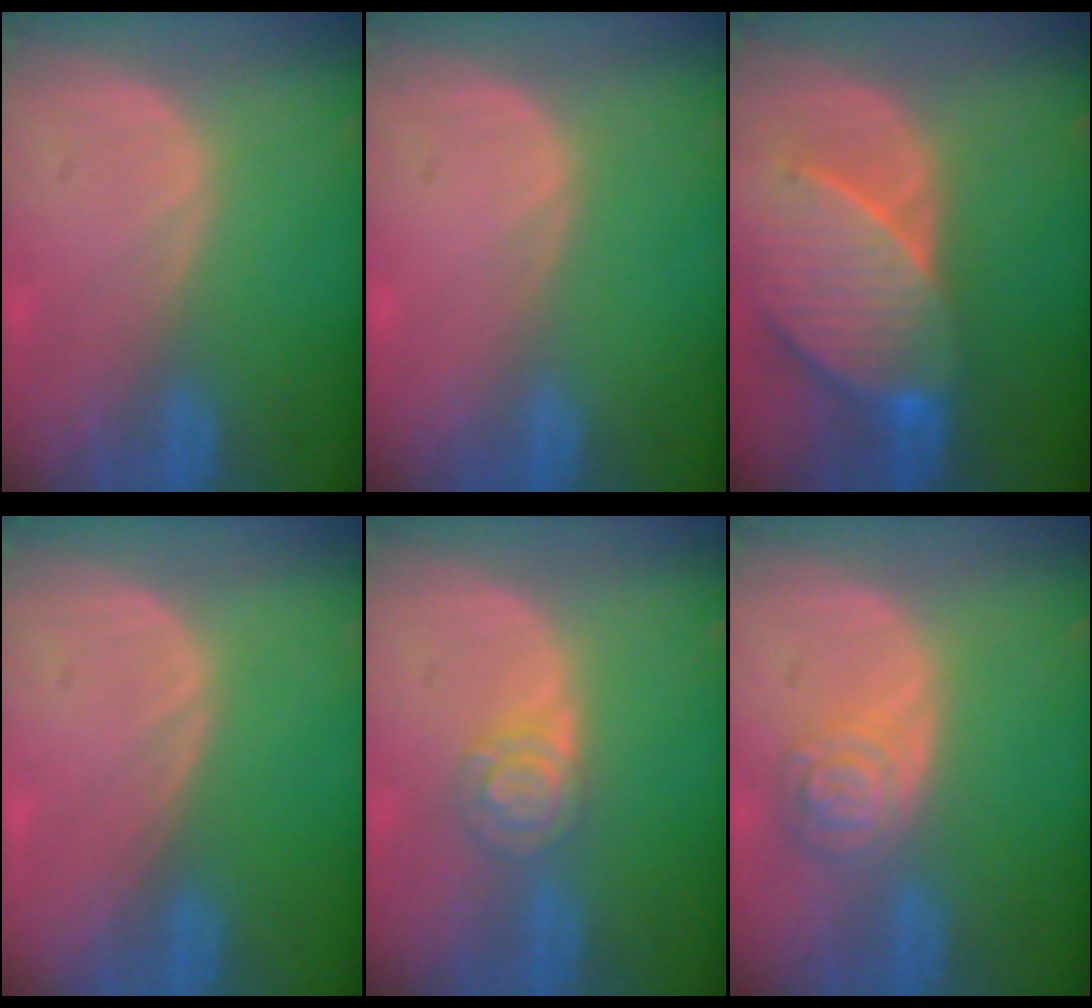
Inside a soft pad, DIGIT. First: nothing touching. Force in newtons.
{"total": 0.0}
{"total": 9.5, "press": 8.8, "slide": 3.8}
{"total": 0.0}
{"total": 4.3, "press": 4.3, "slide": 0.0}
{"total": 5.3, "press": 4.8, "slide": 2.3}